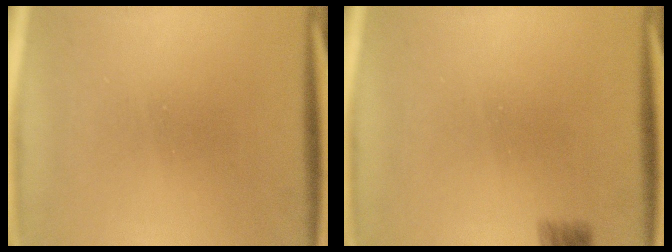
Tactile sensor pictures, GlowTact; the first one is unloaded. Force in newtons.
{"total": 2.1}